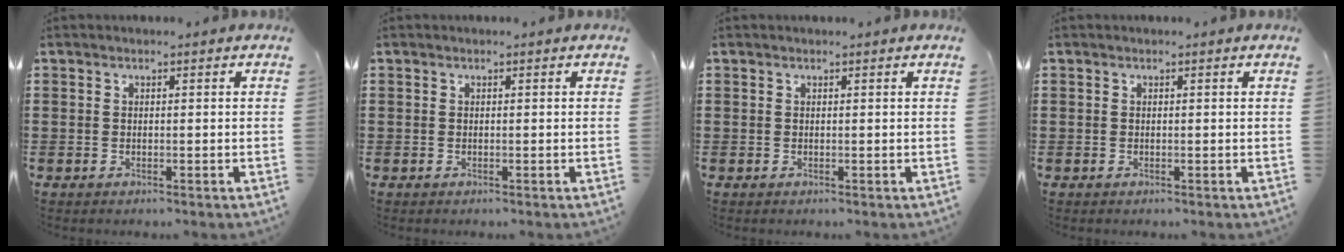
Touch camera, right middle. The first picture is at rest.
{"total": 0.0}
{"total": 0.0}
{"total": 0.0}